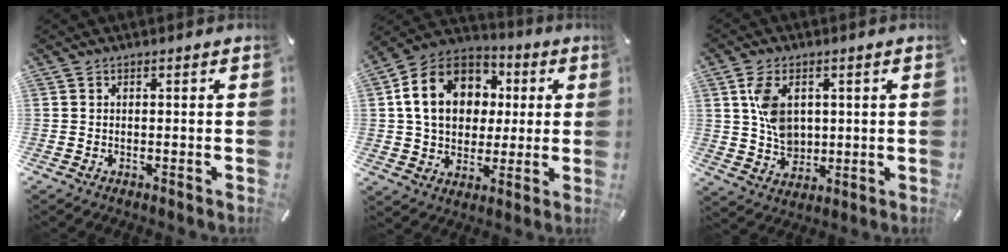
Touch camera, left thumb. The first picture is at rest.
{"total": 16.2, "force": [2.5, 13.3, 8.9], "torque": [-0.166, 0.009, 0.048]}
{"total": 8.9, "force": [1.9, 6.8, 5.5], "torque": [-0.104, 0.003, 0.036]}